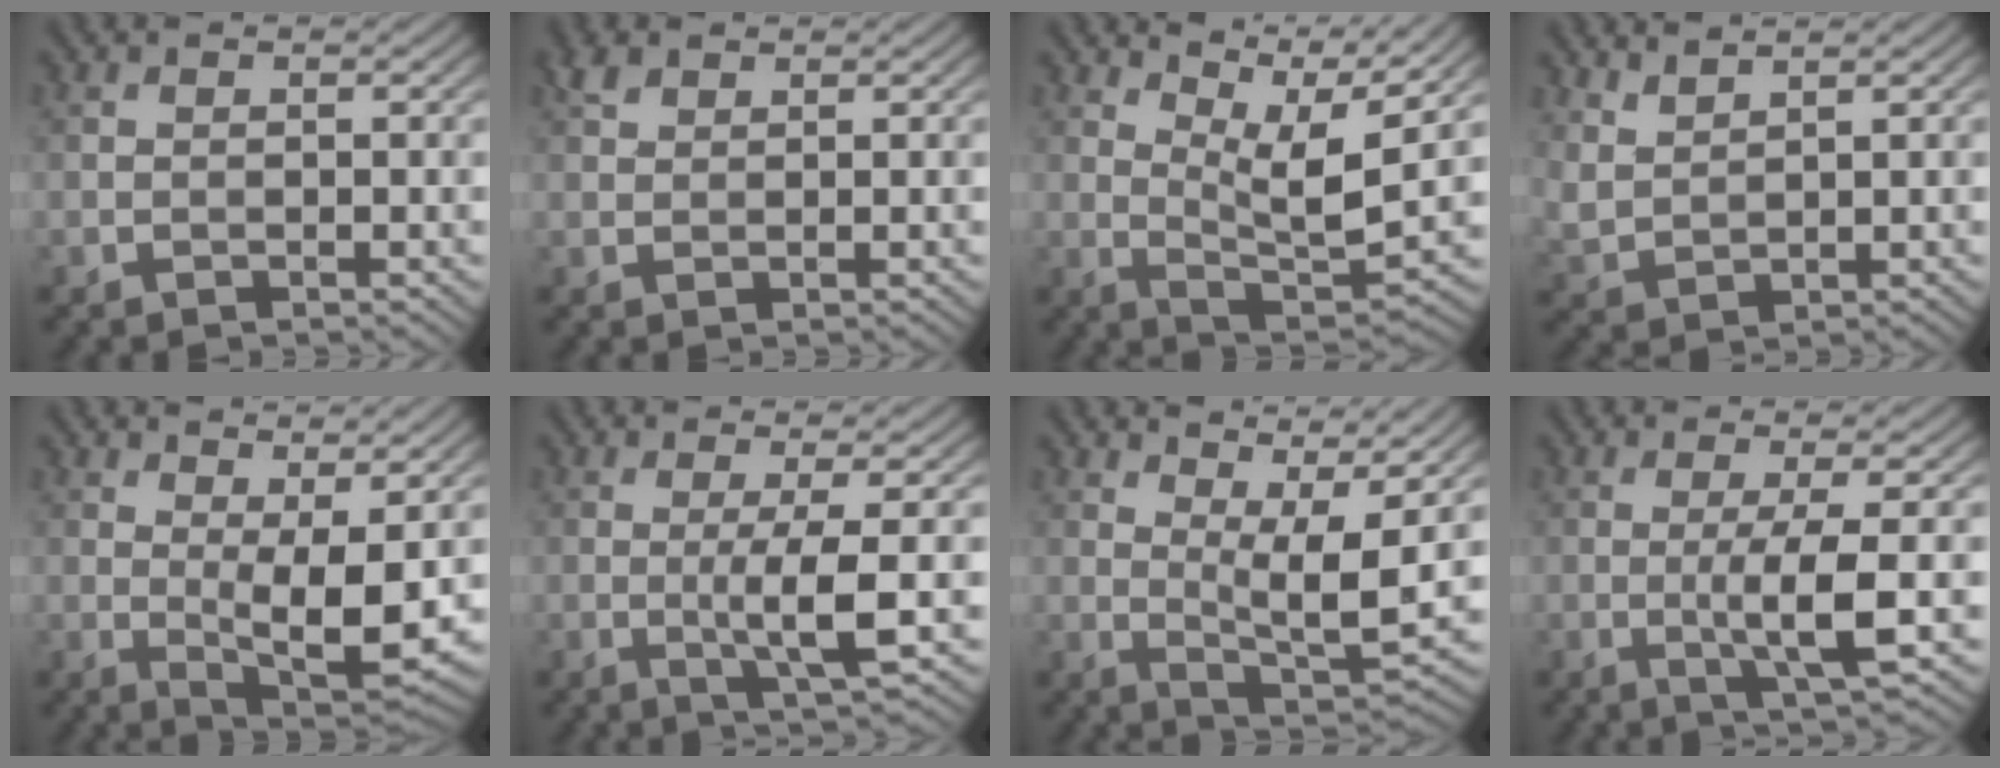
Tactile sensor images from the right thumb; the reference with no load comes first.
{"total": 1.8, "force": [1.4, 0.9, 0.8], "torque": [-0.020, 0.007, 0.029]}
{"total": 9.0, "force": [5.6, 2.4, 6.6], "torque": [-0.130, -0.007, 0.101]}
{"total": 3.6, "force": [3.2, 0.8, 1.5], "torque": [-0.044, -0.001, 0.074]}
{"total": 7.2, "force": [1.3, 2.3, 6.7], "torque": [-0.115, -0.008, 0.026]}
{"total": 4.7, "force": [-0.3, 0.4, 4.7], "torque": [-0.090, 0.002, -0.007]}
{"total": 9.2, "force": [4.6, 2.6, 7.6], "torque": [-0.137, -0.001, 0.080]}
{"total": 5.3, "force": [-0.5, 0.5, 5.2], "torque": [-0.096, 0.003, -0.013]}